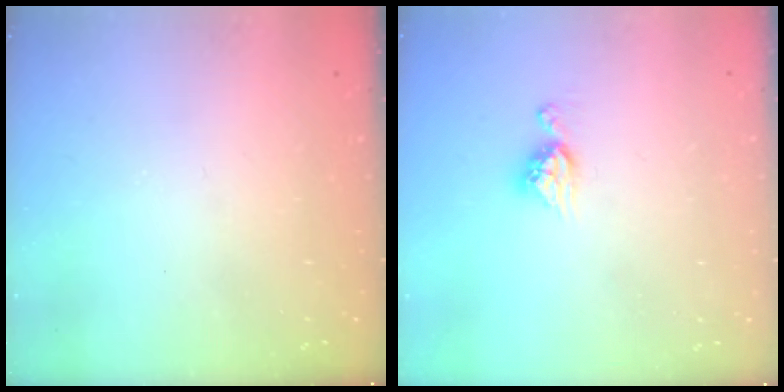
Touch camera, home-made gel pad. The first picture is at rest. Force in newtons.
{"total": 7.7, "press": 7.6, "slide": 0.6}